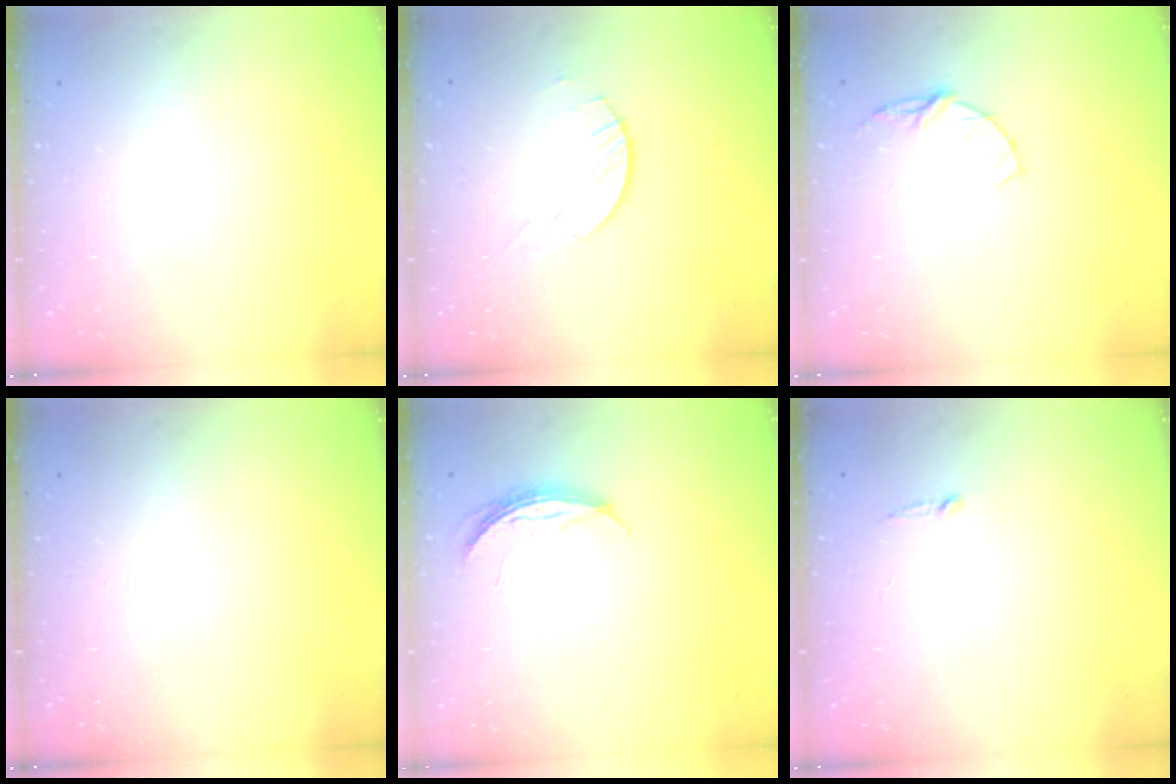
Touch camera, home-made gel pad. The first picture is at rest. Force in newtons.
{"total": 2.1, "press": 2.1, "slide": 0.3}
{"total": 4.5, "press": 4.5, "slide": 0.5}
{"total": 0.0}
{"total": 4.2, "press": 4.2, "slide": 0.5}
{"total": 2.5, "press": 2.5, "slide": 0.2}